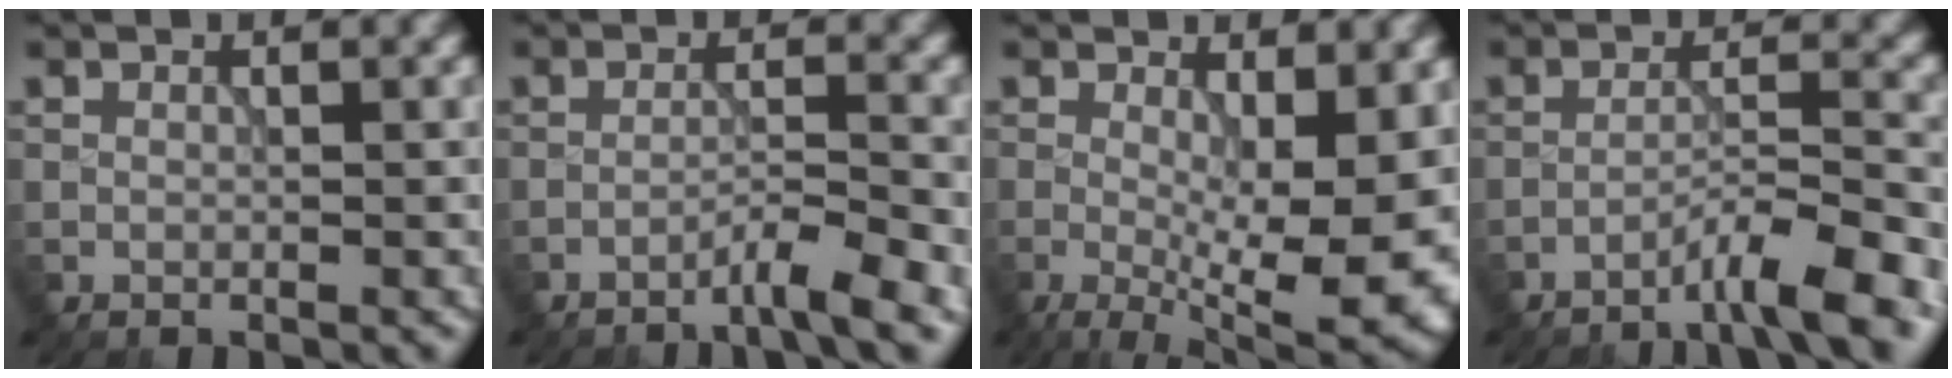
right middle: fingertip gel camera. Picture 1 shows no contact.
{"total": 3.6, "force": [-2.5, 0.3, 2.6], "torque": [-0.037, 0.007, -0.053]}
{"total": 11.6, "force": [-1.1, 4.4, 10.6], "torque": [-0.154, -0.020, -0.008]}
{"total": 5.1, "force": [-3.6, 0.3, 3.5], "torque": [-0.055, 0.012, -0.070]}